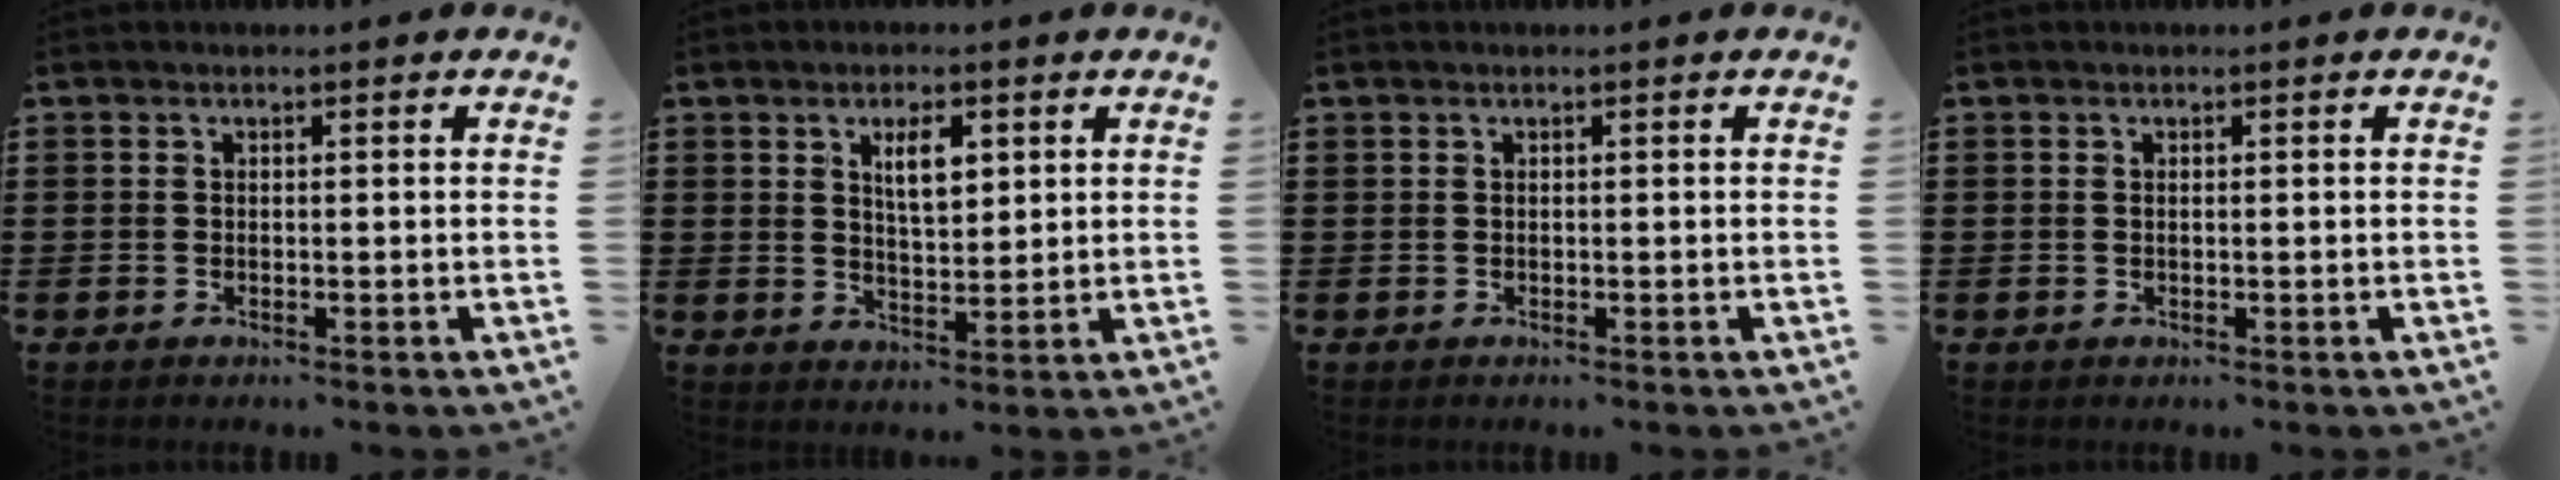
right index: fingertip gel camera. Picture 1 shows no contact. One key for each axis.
{"total": 4.7, "fx": 2.0, "fy": 1.9, "fz": 3.9, "tx": -0.067, "ty": 0.003, "tz": 0.030}
{"total": 0.0}
{"total": 0.0}